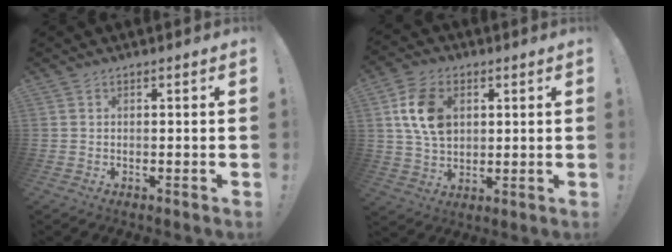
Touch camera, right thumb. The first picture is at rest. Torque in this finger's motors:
{"motor_torque": [0.13, 0.00, 0.45, -0.28, 0.09]}